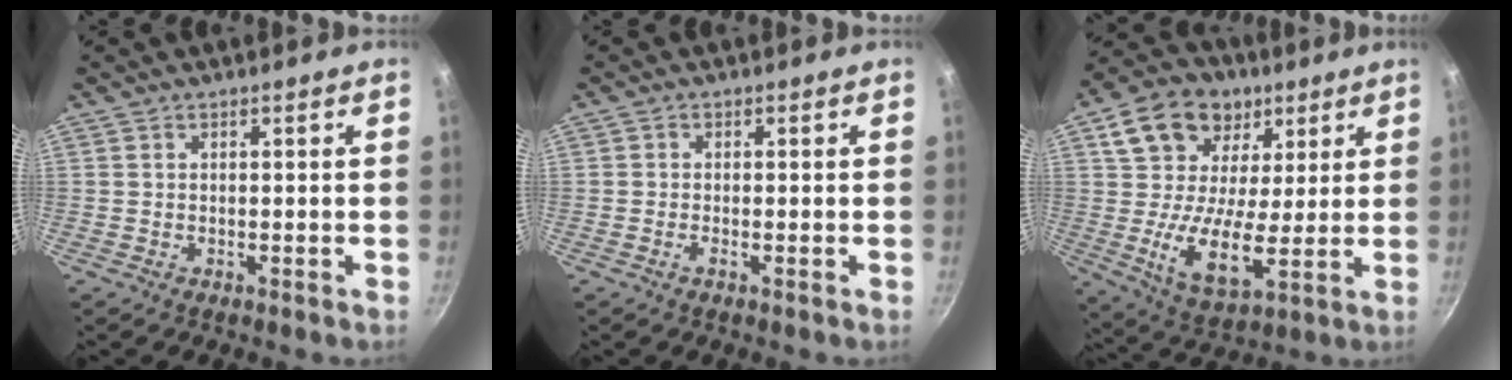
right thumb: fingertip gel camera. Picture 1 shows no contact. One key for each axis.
{"total": 1.0, "fx": -0.5, "fy": 0.4, "fz": 0.8, "tx": -0.021, "ty": 0.002, "tz": -0.014}
{"total": 18.4, "fx": 5.6, "fy": 13.0, "fz": 11.7, "tx": -0.178, "ty": -0.009, "tz": 0.089}